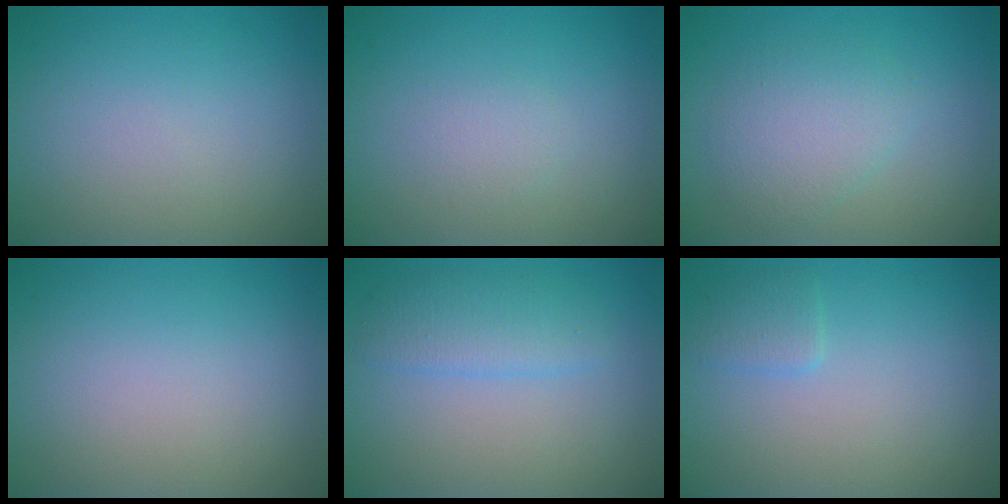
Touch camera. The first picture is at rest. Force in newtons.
{"total": 1.1, "press": 1.1, "slide": 0.0}
{"total": 3.1, "press": 3.1, "slide": 0.1}
{"total": 0.0}
{"total": 2.6, "press": 2.6, "slide": 0.1}
{"total": 1.4, "press": 1.4, "slide": 0.0}